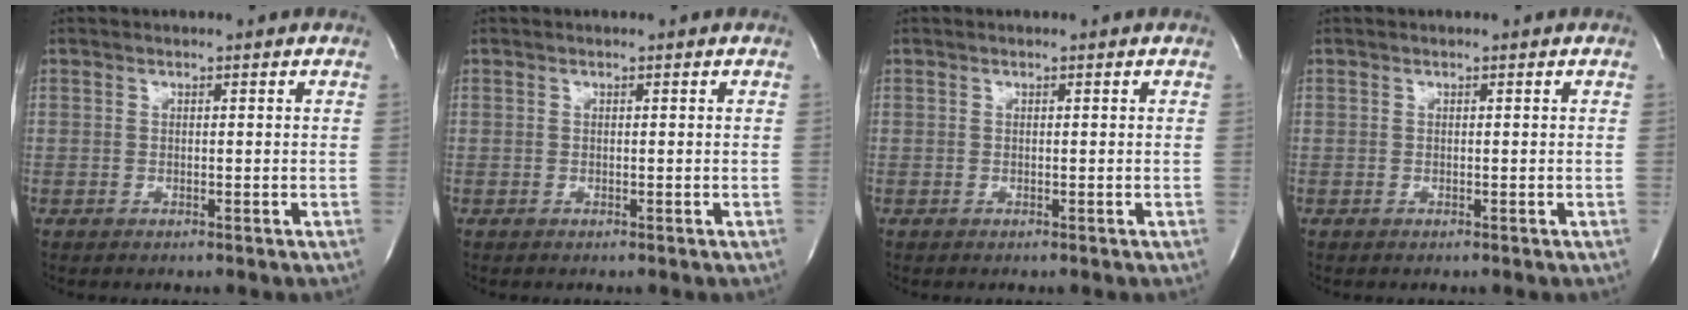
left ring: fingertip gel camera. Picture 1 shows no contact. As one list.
[{"total": 0.0}, {"total": 0.0}, {"total": 0.0}]